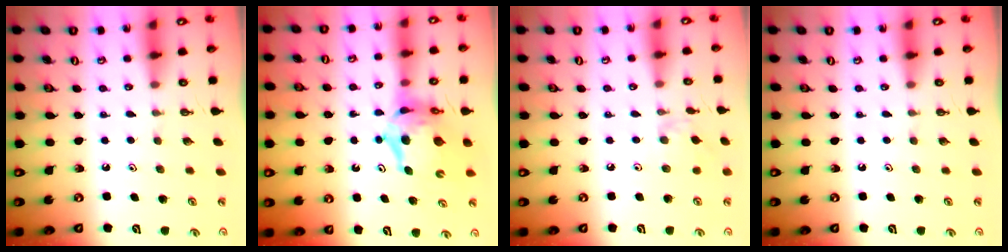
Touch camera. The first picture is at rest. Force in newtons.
{"total": 10.3, "press": 10.2, "slide": 1.2}
{"total": 2.8, "press": 2.8, "slide": 0.5}
{"total": 0.0}